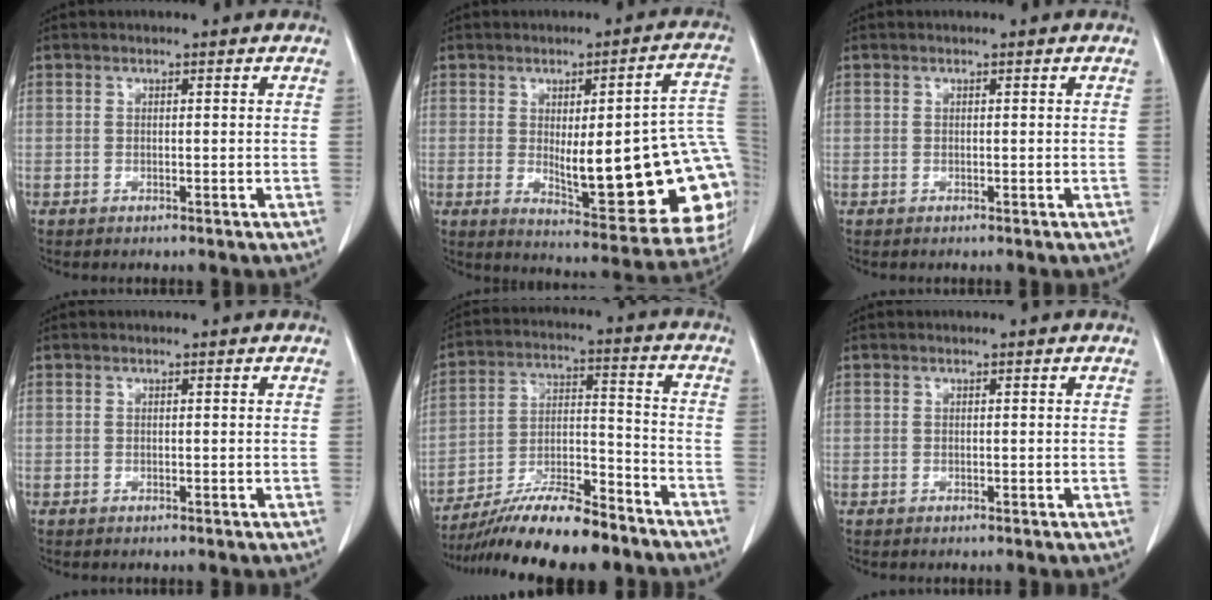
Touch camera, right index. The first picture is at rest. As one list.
[{"total": 24.2, "force": [-2.3, 5.8, 23.4], "torque": [-0.209, 0.010, -0.011]}, {"total": 0.0}, {"total": 0.0}, {"total": 15.6, "force": [-13.1, 2.4, 8.1], "torque": [-0.148, 0.004, -0.228]}, {"total": 0.0}]